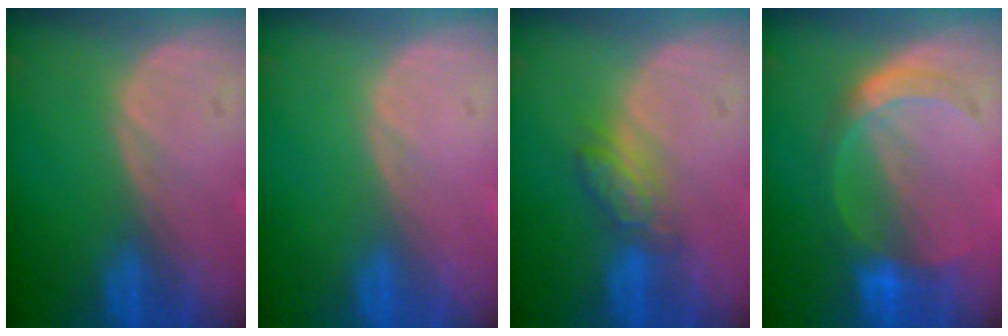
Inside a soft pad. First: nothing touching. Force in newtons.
{"total": 0.0}
{"total": 4.2, "press": 4.2, "slide": 0.6}
{"total": 5.6, "press": 5.3, "slide": 1.9}